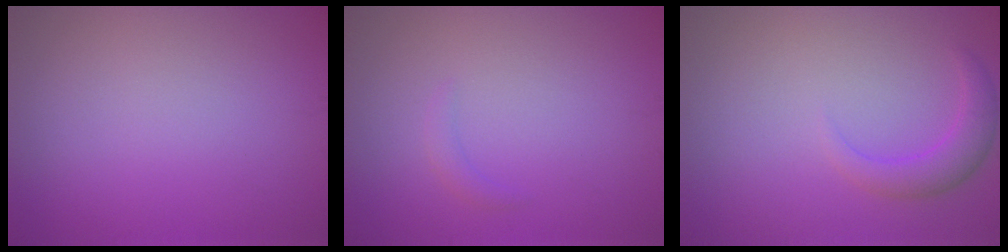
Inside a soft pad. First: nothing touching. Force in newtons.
{"total": 0.9, "press": 0.9, "slide": 0.1}
{"total": 2.4, "press": 2.4, "slide": 0.1}